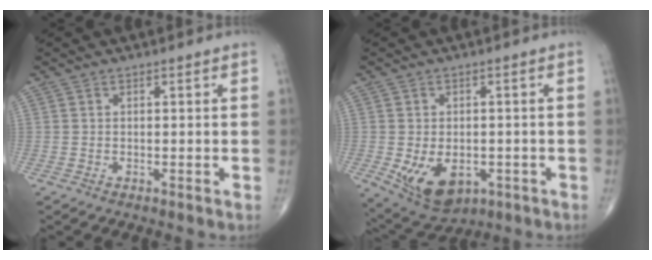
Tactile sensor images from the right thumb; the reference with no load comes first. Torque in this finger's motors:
{"motor_torque": [0.77, 0.71, 0.47, -0.68, 0.33]}